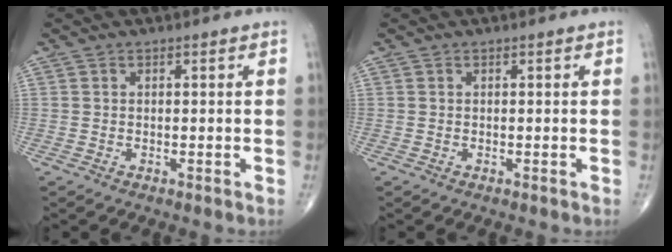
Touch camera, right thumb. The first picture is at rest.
{"total": 0.0}